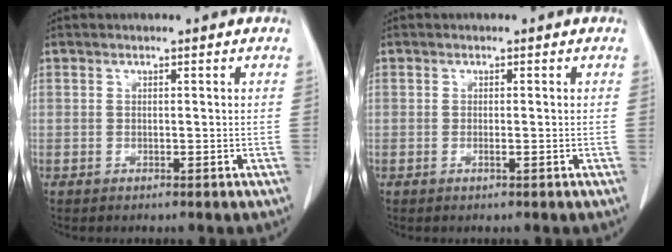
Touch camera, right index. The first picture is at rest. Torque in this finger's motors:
{"motor_torque": [-0.13, -0.05, 0.01, -0.01]}